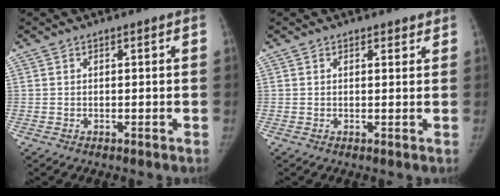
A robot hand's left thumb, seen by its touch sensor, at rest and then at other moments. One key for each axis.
{"total": 1.2, "fx": 1.0, "fy": 0.6, "fz": 0.3, "tx": 0.005, "ty": -0.007, "tz": 0.010}